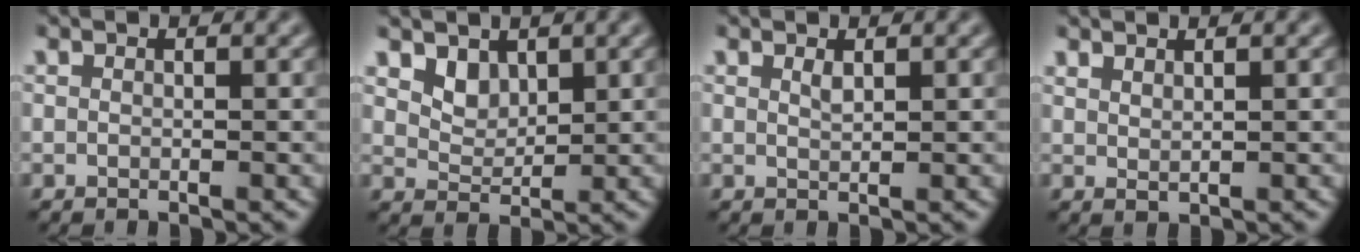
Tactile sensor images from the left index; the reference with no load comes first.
{"total": 1.6, "force": [0.9, 1.2, 0.7], "torque": [-0.019, -0.018, 0.032]}
{"total": 0.0}
{"total": 0.8, "force": [0.7, -0.2, 0.1], "torque": [-0.001, 0.002, 0.017]}